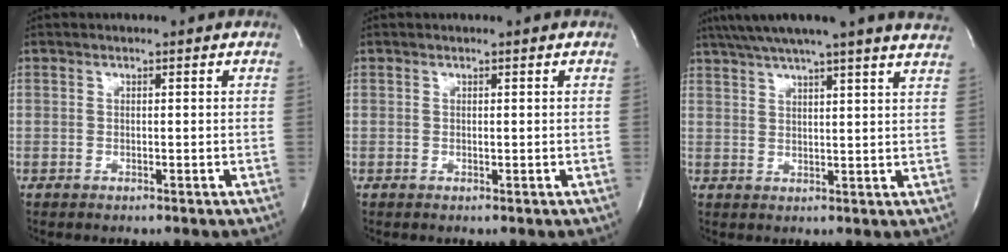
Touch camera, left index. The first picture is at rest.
{"total": 0.0}
{"total": 18.7, "force": [16.3, -0.4, 9.2], "torque": [-0.159, 0.011, 0.207]}